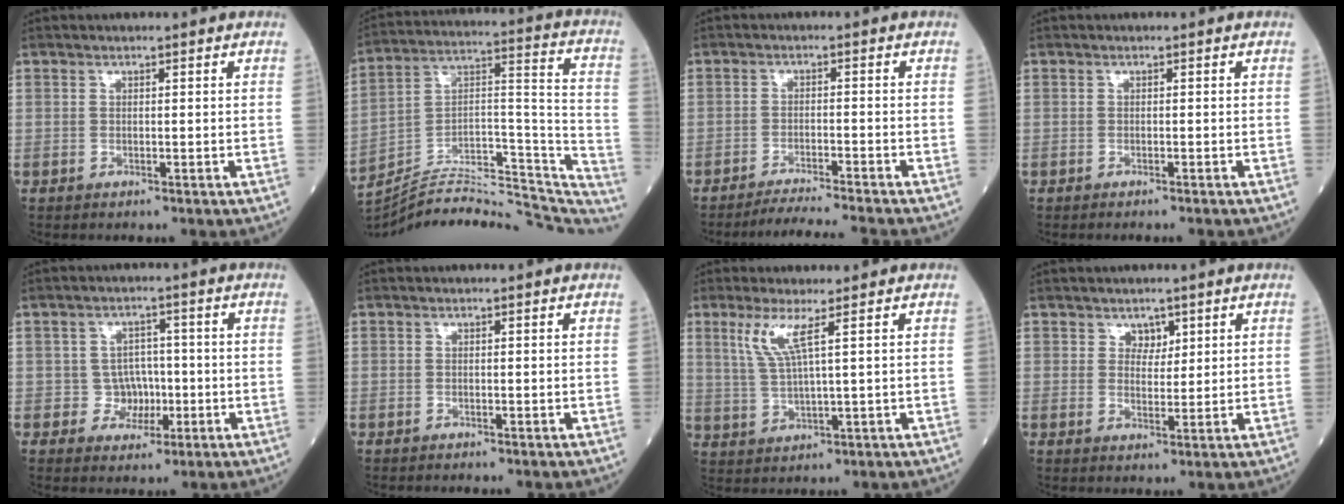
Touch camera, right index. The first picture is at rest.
{"total": 30.5, "force": [-28.2, 5.5, 10.1], "torque": [-0.115, 0.031, -0.406]}
{"total": 7.5, "force": [-7.0, -1.5, 2.1], "torque": [-0.025, -0.009, -0.114]}
{"total": 2.6, "force": [-2.4, -0.1, 1.1], "torque": [-0.014, 0.000, -0.030]}
{"total": 3.9, "force": [-0.7, 3.8, 0.8], "torque": [0.000, 0.011, -0.006]}
{"total": 0.8, "force": [-0.8, 0.0, 0.3], "torque": [-0.001, 0.001, -0.012]}
{"total": 5.0, "force": [2.3, -0.4, 4.4], "torque": [-0.096, -0.002, 0.052]}
{"total": 2.2, "force": [1.4, 1.4, 0.9], "torque": [-0.009, -0.002, 0.023]}